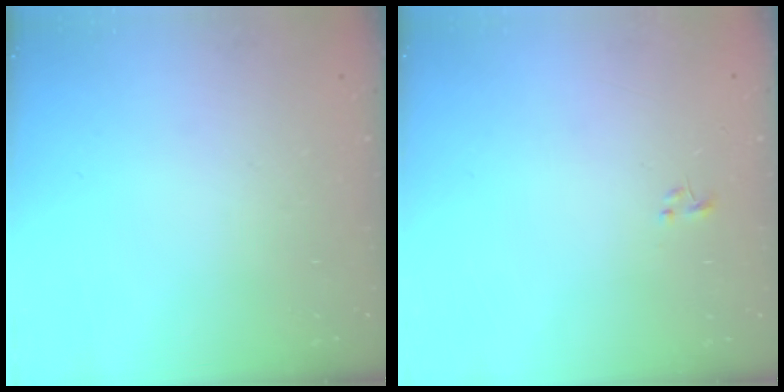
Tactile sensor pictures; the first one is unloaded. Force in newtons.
{"total": 0.0}